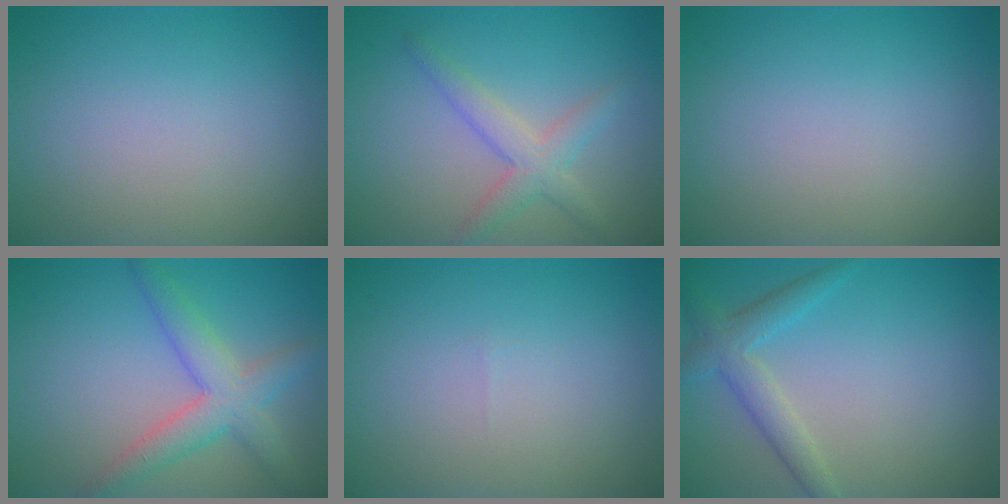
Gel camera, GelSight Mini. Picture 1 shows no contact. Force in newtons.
{"total": 3.0, "press": 3.0, "slide": 0.1}
{"total": 0.0}
{"total": 4.5, "press": 4.5, "slide": 0.2}
{"total": 0.0}
{"total": 3.0, "press": 3.0, "slide": 0.3}